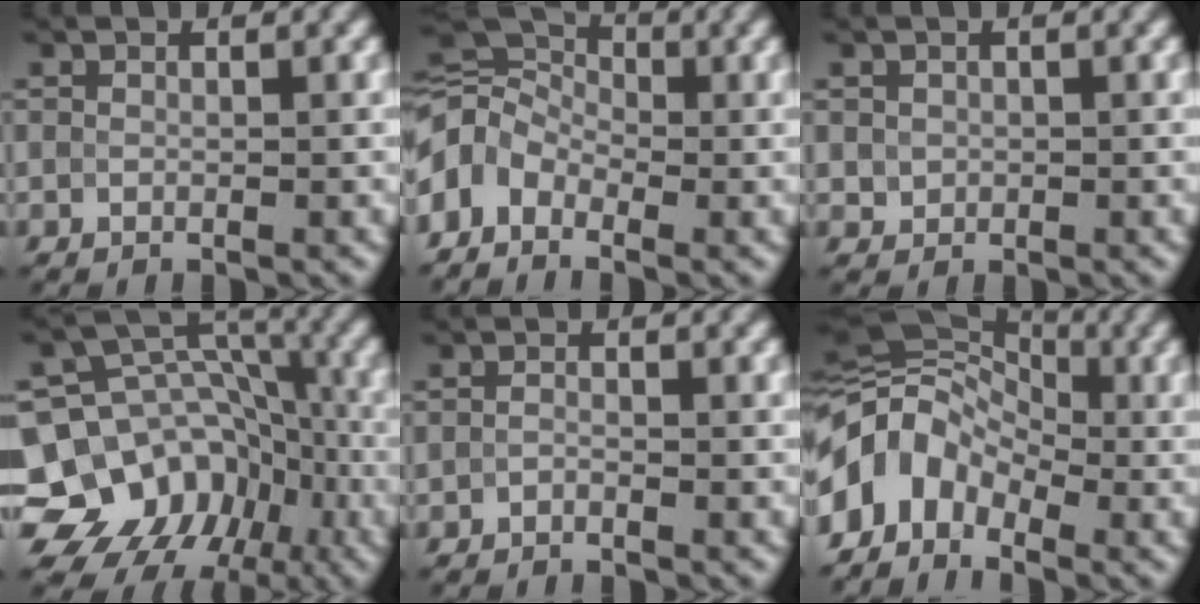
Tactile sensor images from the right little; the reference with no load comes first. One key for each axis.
{"total": 7.7, "fx": -2.1, "fy": 5.4, "fz": 5.0, "tx": -0.103, "ty": 0.011, "tz": -0.054}
{"total": 1.0, "fx": 0.1, "fy": 0.9, "fz": 0.3, "tx": -0.002, "ty": -0.003, "tz": 0.005}
{"total": 15.0, "fx": -7.5, "fy": 11.9, "fz": 5.3, "tx": -0.099, "ty": -0.002, "tz": -0.125}
{"total": 0.6, "fx": -0.5, "fy": 0.2, "fz": 0.3, "tx": -0.006, "ty": 0.000, "tz": -0.011}
{"total": 8.3, "fx": -2.5, "fy": 6.1, "fz": 5.1, "tx": -0.091, "ty": 0.016, "tz": -0.071}